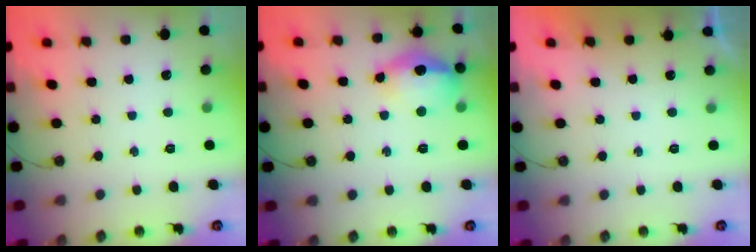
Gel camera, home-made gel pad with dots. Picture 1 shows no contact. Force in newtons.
{"total": 14.8, "press": 14.8, "slide": 1.4}
{"total": 0.0}